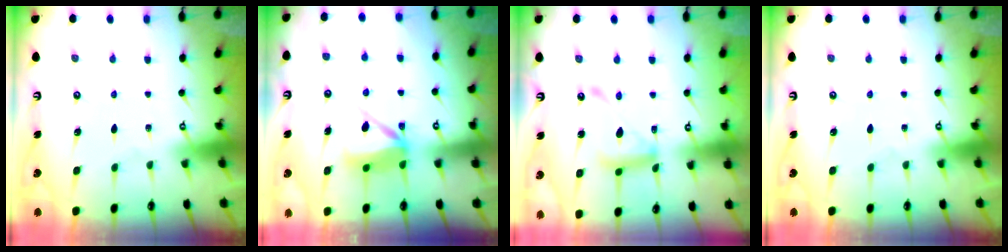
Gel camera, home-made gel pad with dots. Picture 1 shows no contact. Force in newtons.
{"total": 7.5, "press": 7.5, "slide": 0.1}
{"total": 13.1, "press": 13.1, "slide": 1.1}
{"total": 0.0}